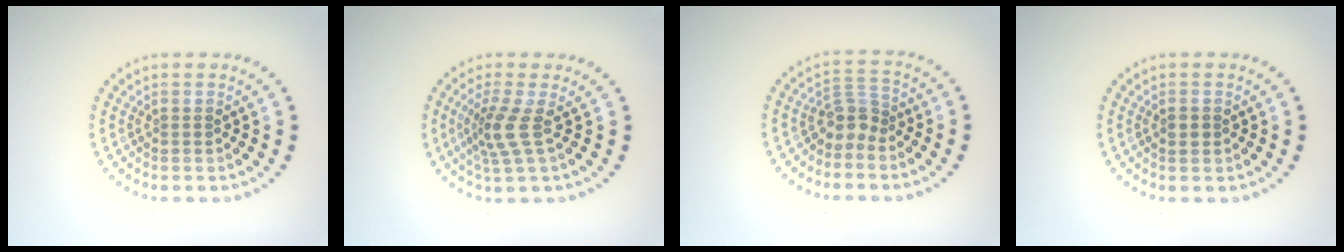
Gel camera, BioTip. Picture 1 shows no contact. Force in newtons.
{"total": 2.8, "press": 2.0, "slide": 2.0}
{"total": 2.5, "press": 1.9, "slide": 1.6}
{"total": 1.3, "press": 1.3, "slide": 0.0}